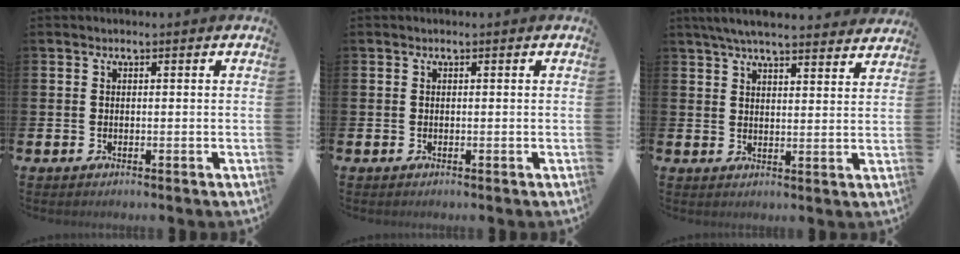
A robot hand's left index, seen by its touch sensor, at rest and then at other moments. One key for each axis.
{"total": 0.0}
{"total": 5.8, "fx": 5.5, "fy": 0.6, "fz": 1.7, "tx": -0.046, "ty": -0.024, "tz": 0.100}